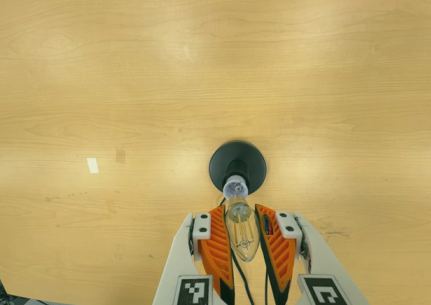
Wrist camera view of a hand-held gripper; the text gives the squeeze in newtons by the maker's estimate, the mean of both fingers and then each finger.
{"total": 18.1, "left": 20.1, "right": 16.1}